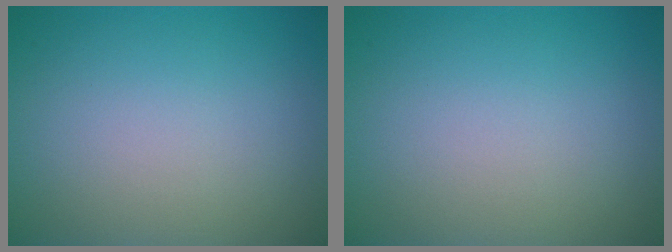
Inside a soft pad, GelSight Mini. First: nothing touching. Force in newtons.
{"total": 0.0}